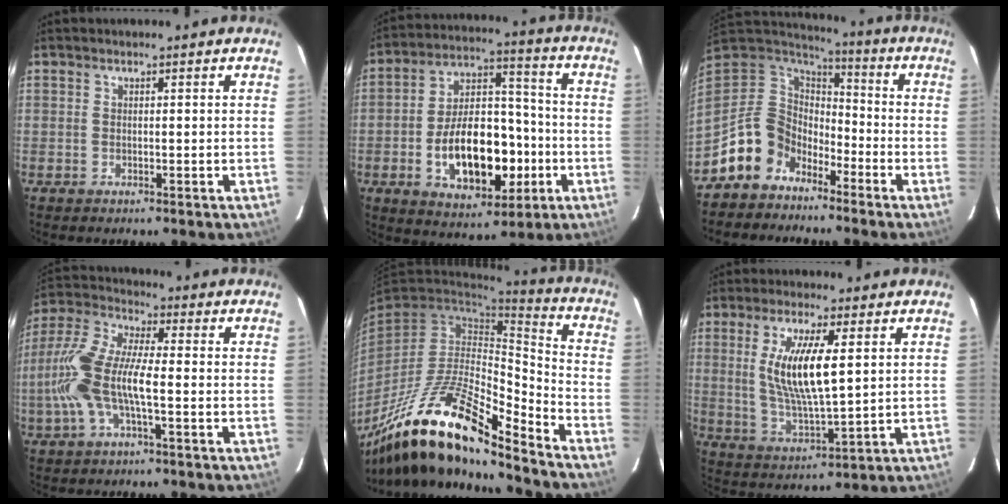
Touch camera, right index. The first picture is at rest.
{"total": 18.4, "force": [-5.1, 10.3, 14.3], "torque": [-0.259, 0.026, -0.064]}
{"total": 12.1, "force": [-8.2, 8.5, 3.0], "torque": [-0.082, 0.028, -0.151]}
{"total": 13.1, "force": [-2.6, 3.8, 12.3], "torque": [-0.270, 0.005, -0.052]}
{"total": 22.8, "force": [-16.3, 5.5, 15.0], "torque": [-0.278, -0.033, -0.295]}
{"total": 12.2, "force": [2.9, 2.8, 11.6], "torque": [-0.221, -0.008, 0.062]}